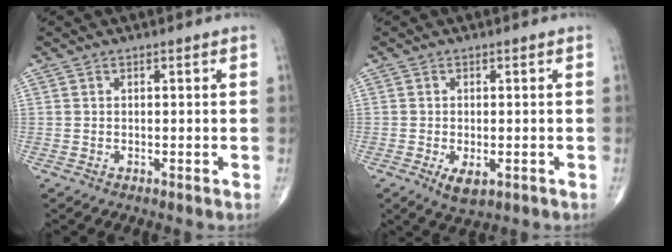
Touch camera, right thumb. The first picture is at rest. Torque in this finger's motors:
{"motor_torque": [0.12, 0.06, 0.09, 0.27, 0.12]}